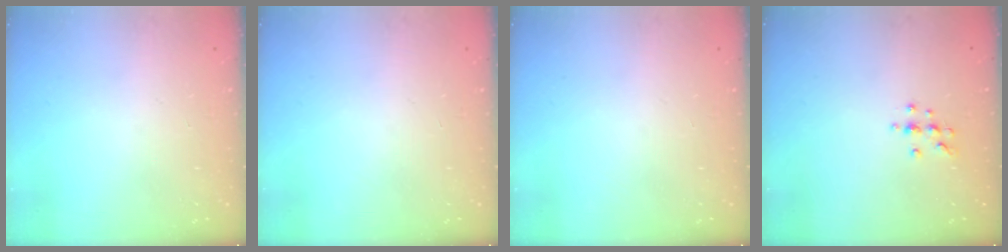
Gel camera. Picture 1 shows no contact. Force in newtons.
{"total": 0.0}
{"total": 0.0}
{"total": 6.3, "press": 6.2, "slide": 0.7}